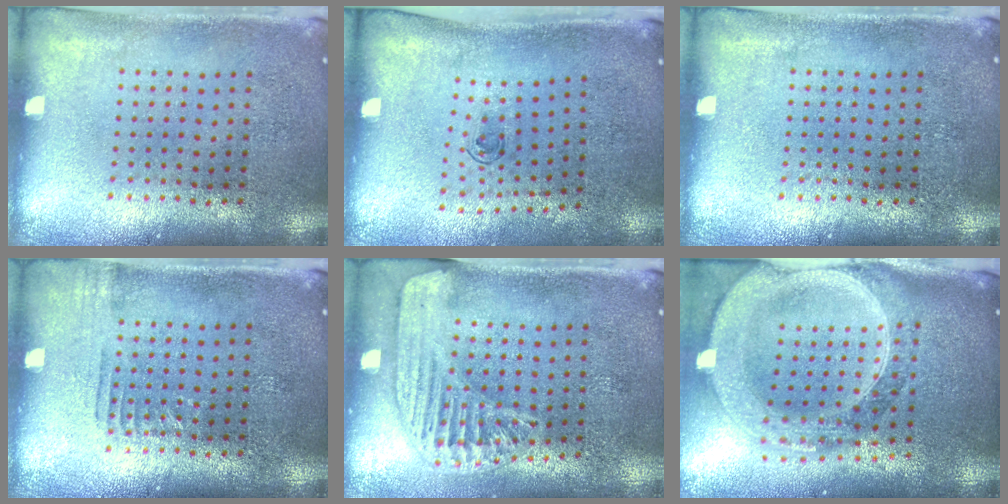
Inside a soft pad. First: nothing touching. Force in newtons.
{"total": 0.6, "press": 0.3, "slide": 0.6}
{"total": 0.0}
{"total": 0.9, "press": 0.9, "slide": 0.2}
{"total": 1.6, "press": 1.6, "slide": 0.4}
{"total": 3.1, "press": 2.6, "slide": 1.7}